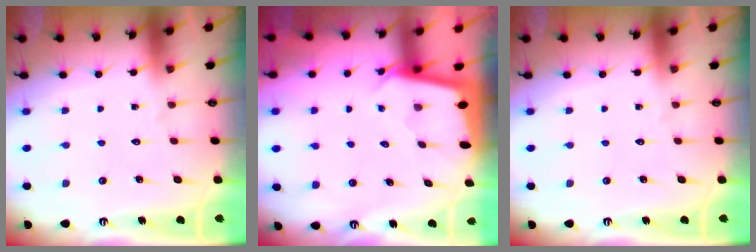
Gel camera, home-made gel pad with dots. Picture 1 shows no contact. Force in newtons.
{"total": 1.8, "press": 1.8, "slide": 0.1}
{"total": 0.0}